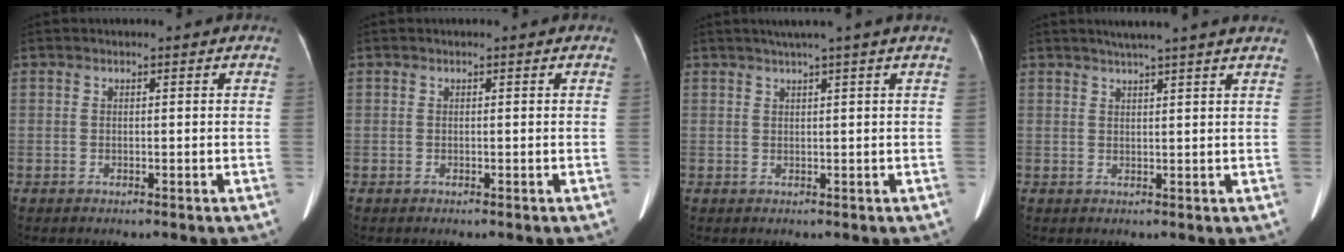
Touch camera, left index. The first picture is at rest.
{"total": 0.0}
{"total": 3.3, "force": [2.4, -1.1, 2.0], "torque": [-0.023, 0.010, 0.042]}
{"total": 7.7, "force": [6.5, -0.9, 4.1], "torque": [-0.057, 0.022, 0.074]}